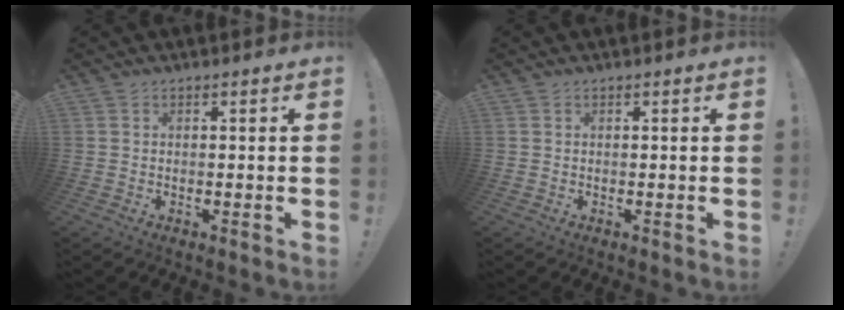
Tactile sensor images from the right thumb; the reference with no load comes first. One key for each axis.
{"total": 0.0}